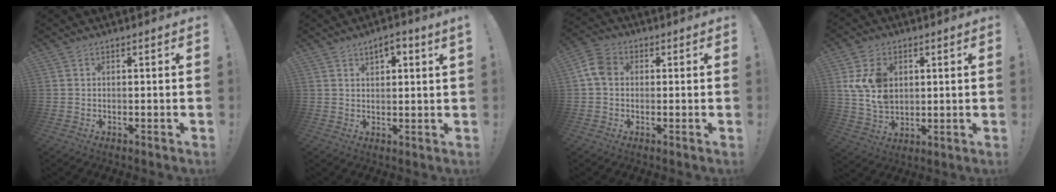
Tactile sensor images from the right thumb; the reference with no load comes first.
{"total": 3.1, "force": [1.9, 0.8, 2.4], "torque": [-0.036, -0.005, 0.029]}
{"total": 7.3, "force": [0.8, 5.5, 4.7], "torque": [-0.092, 0.013, 0.019]}
{"total": 11.2, "force": [3.2, 8.5, 6.5], "torque": [-0.120, -0.007, 0.062]}